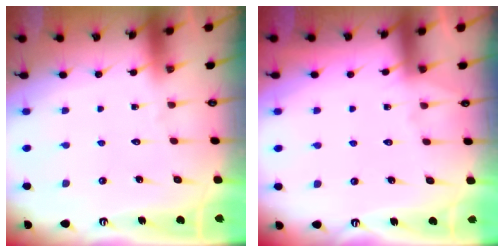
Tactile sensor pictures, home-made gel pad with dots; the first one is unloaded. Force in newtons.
{"total": 3.0, "press": 3.0, "slide": 0.4}